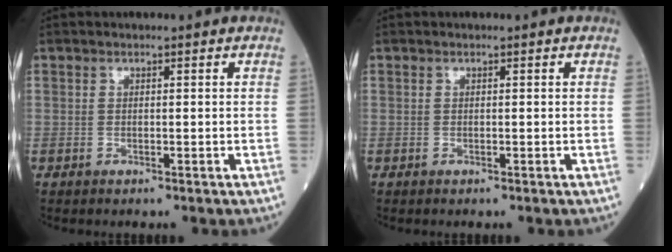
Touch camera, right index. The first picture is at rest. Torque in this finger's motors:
{"motor_torque": [0.01, 0.00, 0.00, 0.00]}